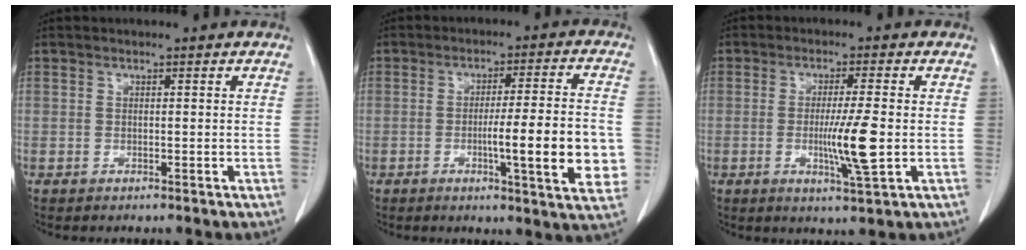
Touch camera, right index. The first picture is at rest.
{"total": 12.7, "force": [-2.5, 0.7, 12.4], "torque": [-0.169, -0.007, -0.036]}
{"total": 7.1, "force": [-1.1, -0.2, 7.0], "torque": [-0.121, -0.016, -0.019]}